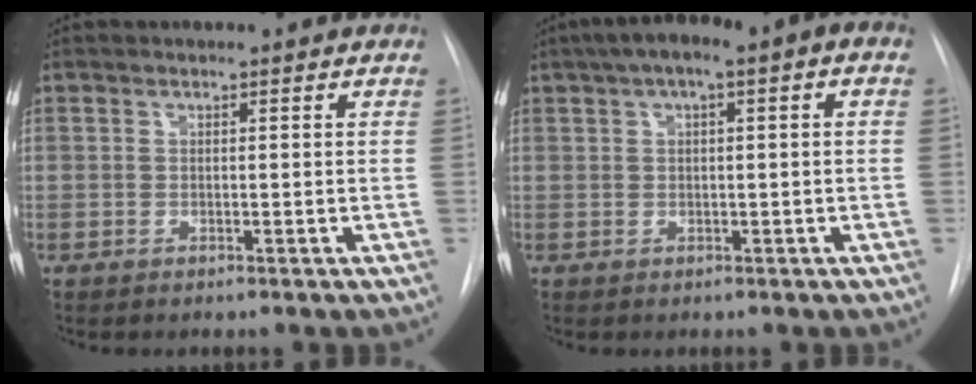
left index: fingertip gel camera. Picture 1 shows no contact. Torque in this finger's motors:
{"motor_torque": [0.85, -0.79, 0.28, 0.06]}